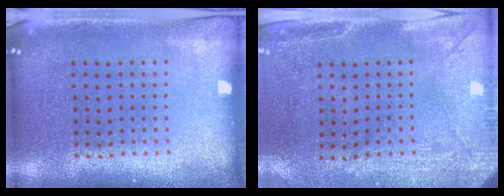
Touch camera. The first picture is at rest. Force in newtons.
{"total": 2.9, "press": 2.3, "slide": 1.8}